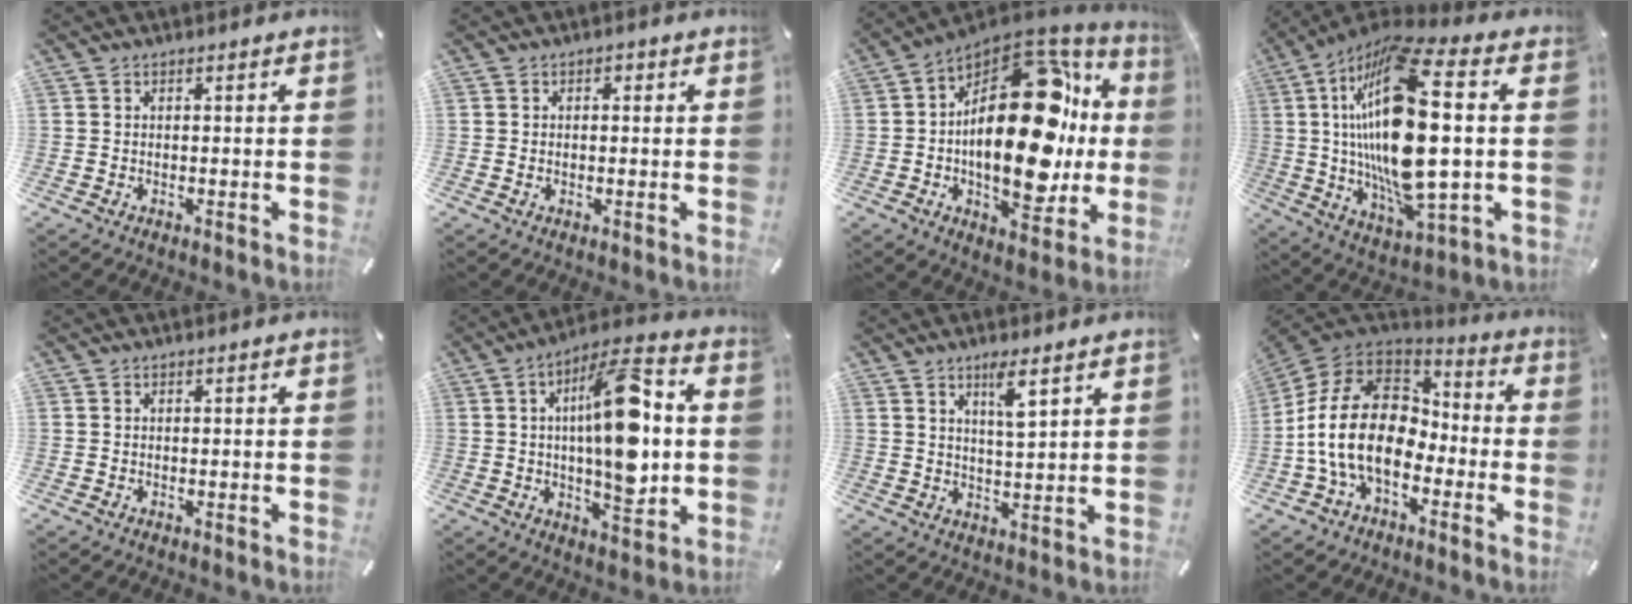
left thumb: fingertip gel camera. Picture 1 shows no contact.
{"total": 1.4, "force": [0.0, 1.1, 0.8], "torque": [-0.009, 0.004, -0.005]}
{"total": 29.6, "force": [1.8, 15.6, 25.1], "torque": [-0.416, -0.032, 0.042]}
{"total": 26.7, "force": [2.9, 9.0, 25.0], "torque": [-0.517, -0.024, 0.040]}
{"total": 0.0}
{"total": 19.8, "force": [1.8, 7.9, 18.0], "torque": [-0.297, -0.001, 0.024]}
{"total": 5.6, "force": [3.6, 0.9, 4.3], "torque": [-0.079, -0.016, 0.057]}
{"total": 19.5, "force": [-4.7, 13.0, 13.8], "torque": [-0.281, 0.036, -0.077]}